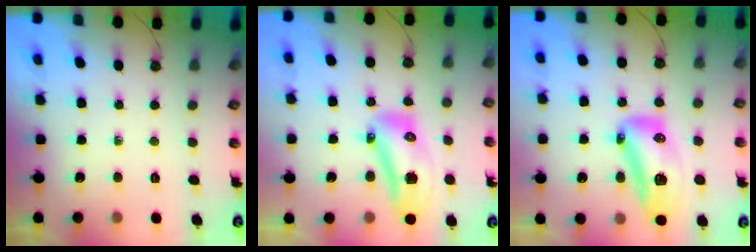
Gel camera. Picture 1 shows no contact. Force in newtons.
{"total": 14.5, "press": 14.4, "slide": 1.9}
{"total": 15.6, "press": 15.5, "slide": 1.5}